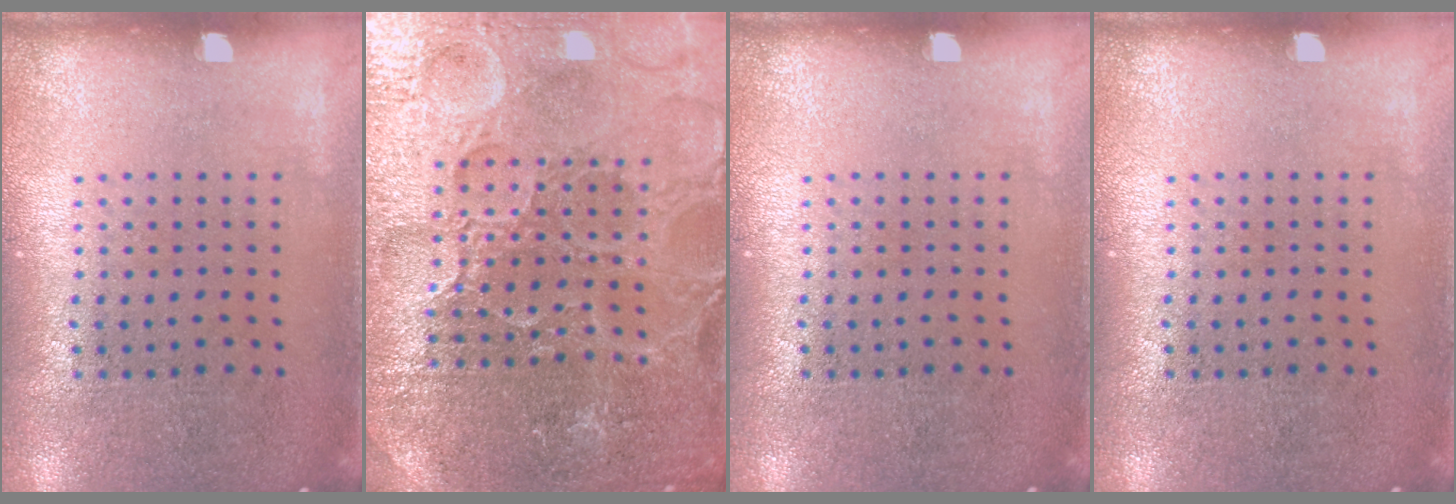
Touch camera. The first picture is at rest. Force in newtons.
{"total": 5.1, "press": 4.8, "slide": 1.8}
{"total": 0.0}
{"total": 0.0}